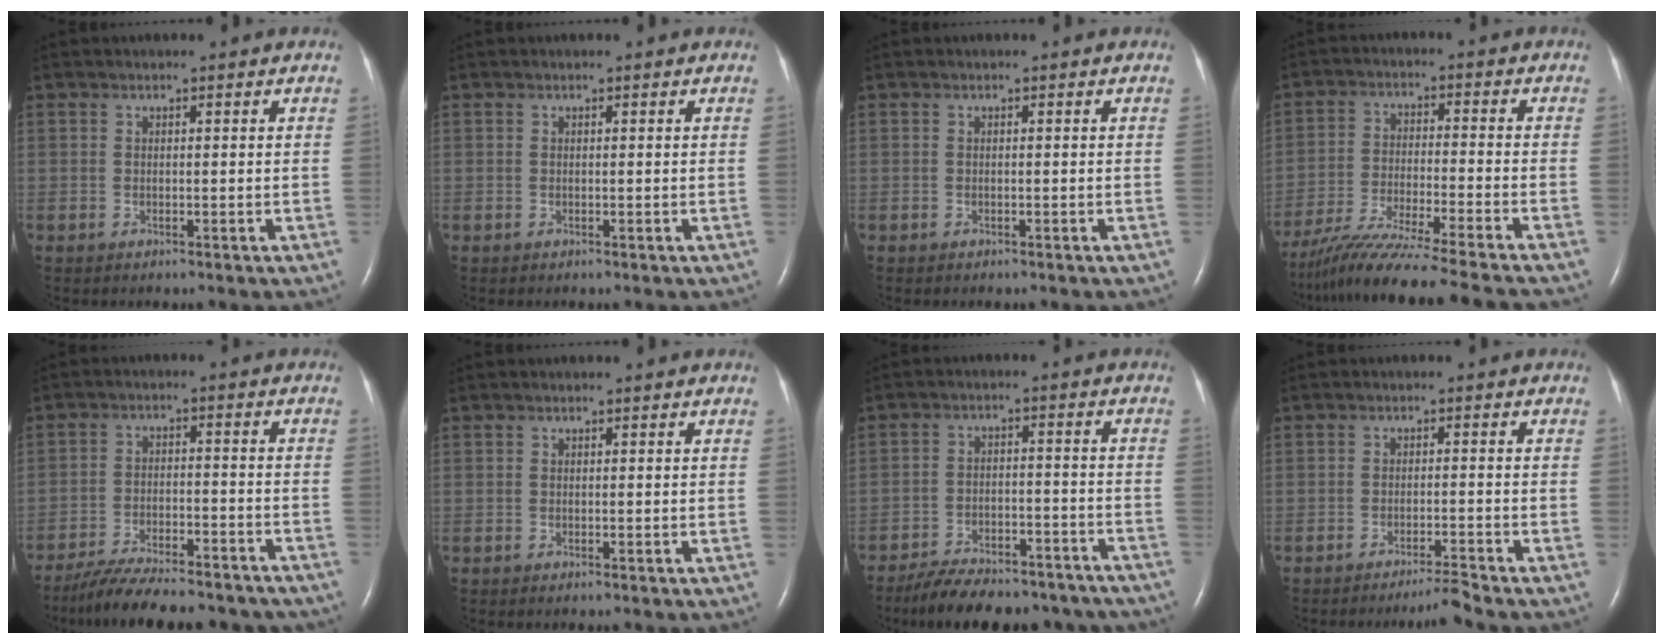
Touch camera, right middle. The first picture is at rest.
{"total": 0.0}
{"total": 0.0}
{"total": 19.3, "force": [-17.0, -1.8, 9.0], "torque": [-0.162, -0.055, -0.276]}
{"total": 18.1, "force": [-15.9, 3.8, 7.7], "torque": [-0.129, -0.004, -0.228]}
{"total": 0.0}
{"total": 18.3, "force": [-15.9, 5.7, 7.0], "torque": [-0.114, 0.005, -0.216]}
{"total": 3.1, "force": [-2.8, -1.1, 0.8], "torque": [-0.015, -0.014, -0.048]}